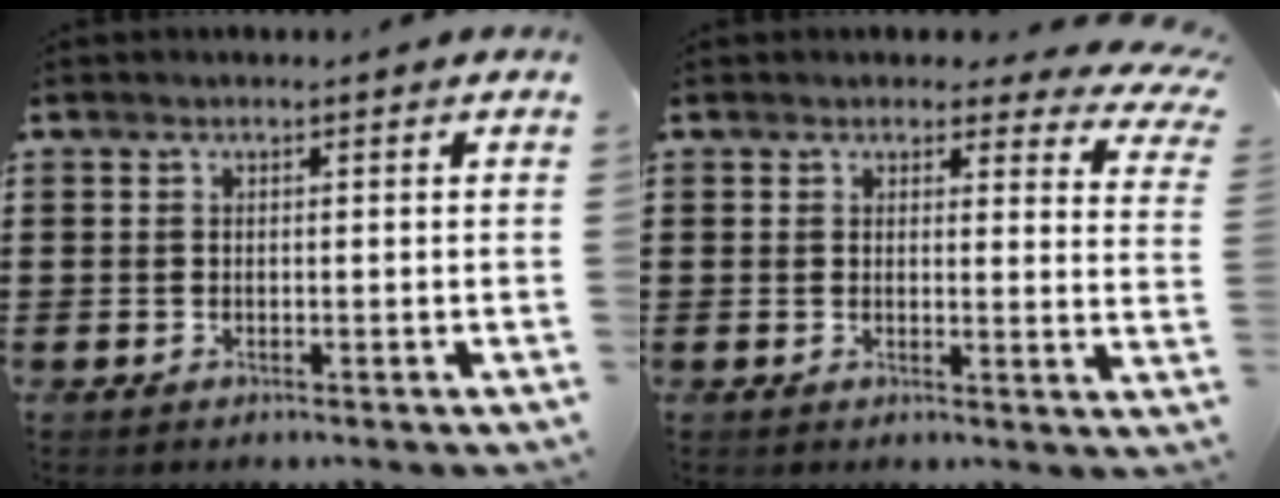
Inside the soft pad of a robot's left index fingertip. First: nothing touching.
{"total": 3.2, "force": [2.9, 0.8, 1.2], "torque": [-0.020, -0.014, 0.048]}